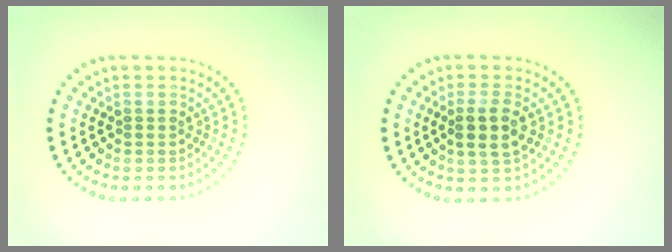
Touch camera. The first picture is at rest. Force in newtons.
{"total": 2.4, "press": 2.3, "slide": 0.8}